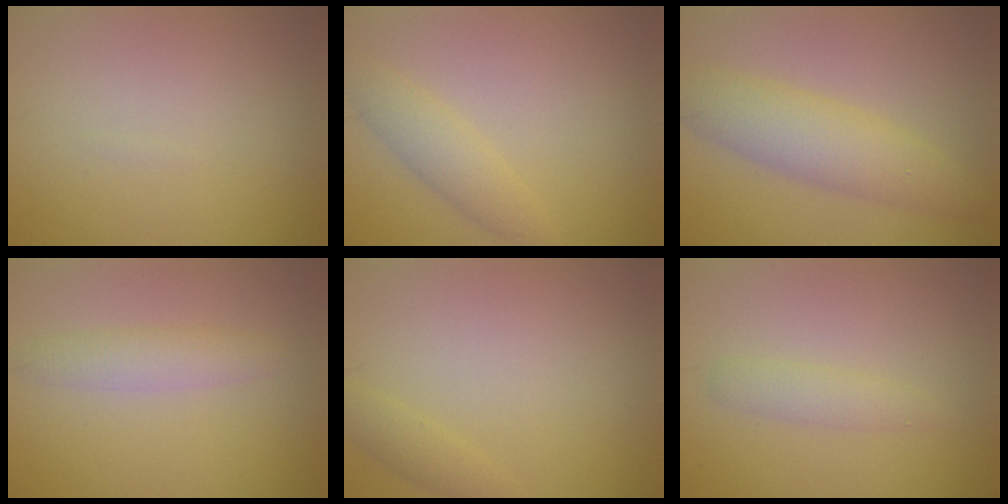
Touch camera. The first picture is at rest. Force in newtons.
{"total": 2.5, "press": 2.5, "slide": 0.2}
{"total": 5.0, "press": 5.0, "slide": 0.1}
{"total": 2.2, "press": 2.2, "slide": 0.0}
{"total": 1.3, "press": 1.3, "slide": 0.1}
{"total": 1.6, "press": 1.6, "slide": 0.2}